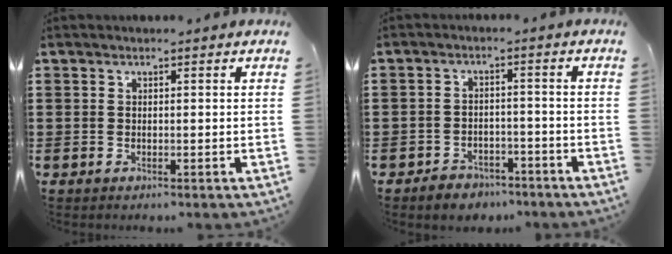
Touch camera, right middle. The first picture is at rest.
{"total": 2.9, "force": [-2.8, 0.9, 0.0], "torque": [-0.008, 0.006, -0.059]}